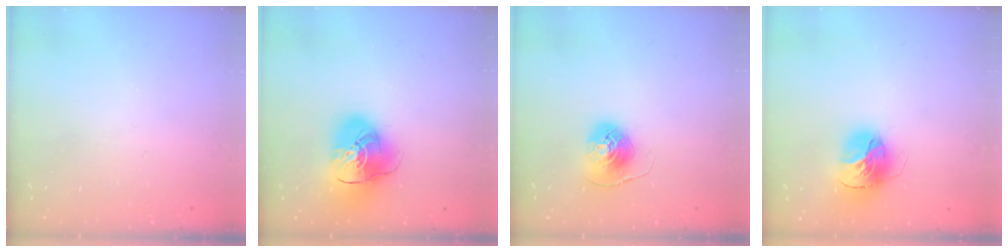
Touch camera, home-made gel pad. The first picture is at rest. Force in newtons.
{"total": 15.4, "press": 15.2, "slide": 2.3}
{"total": 8.1, "press": 8.1, "slide": 0.4}
{"total": 16.1, "press": 16.0, "slide": 1.7}